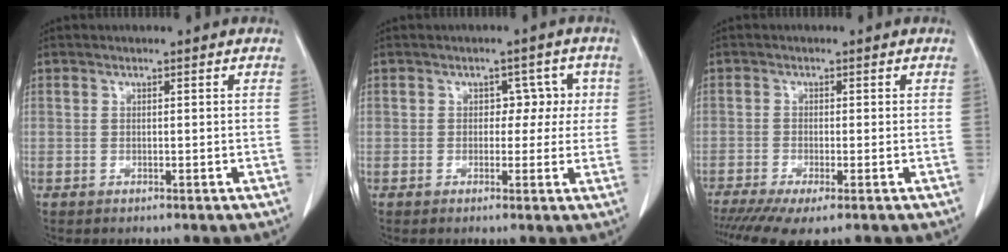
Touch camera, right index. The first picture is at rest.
{"total": 3.7, "force": [0.4, 2.9, 2.3], "torque": [-0.009, 0.021, 0.002]}
{"total": 6.3, "force": [-4.4, 1.0, 4.4], "torque": [-0.070, -0.015, -0.076]}